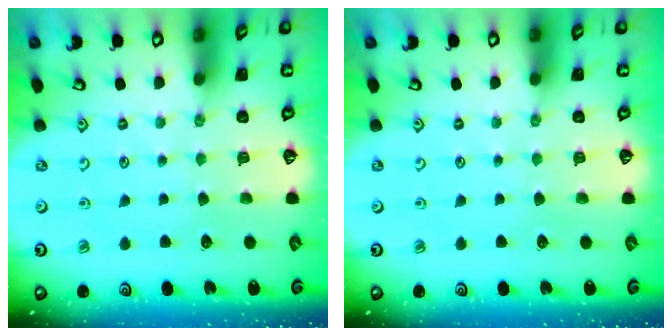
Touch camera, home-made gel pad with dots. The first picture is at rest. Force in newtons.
{"total": 0.0}